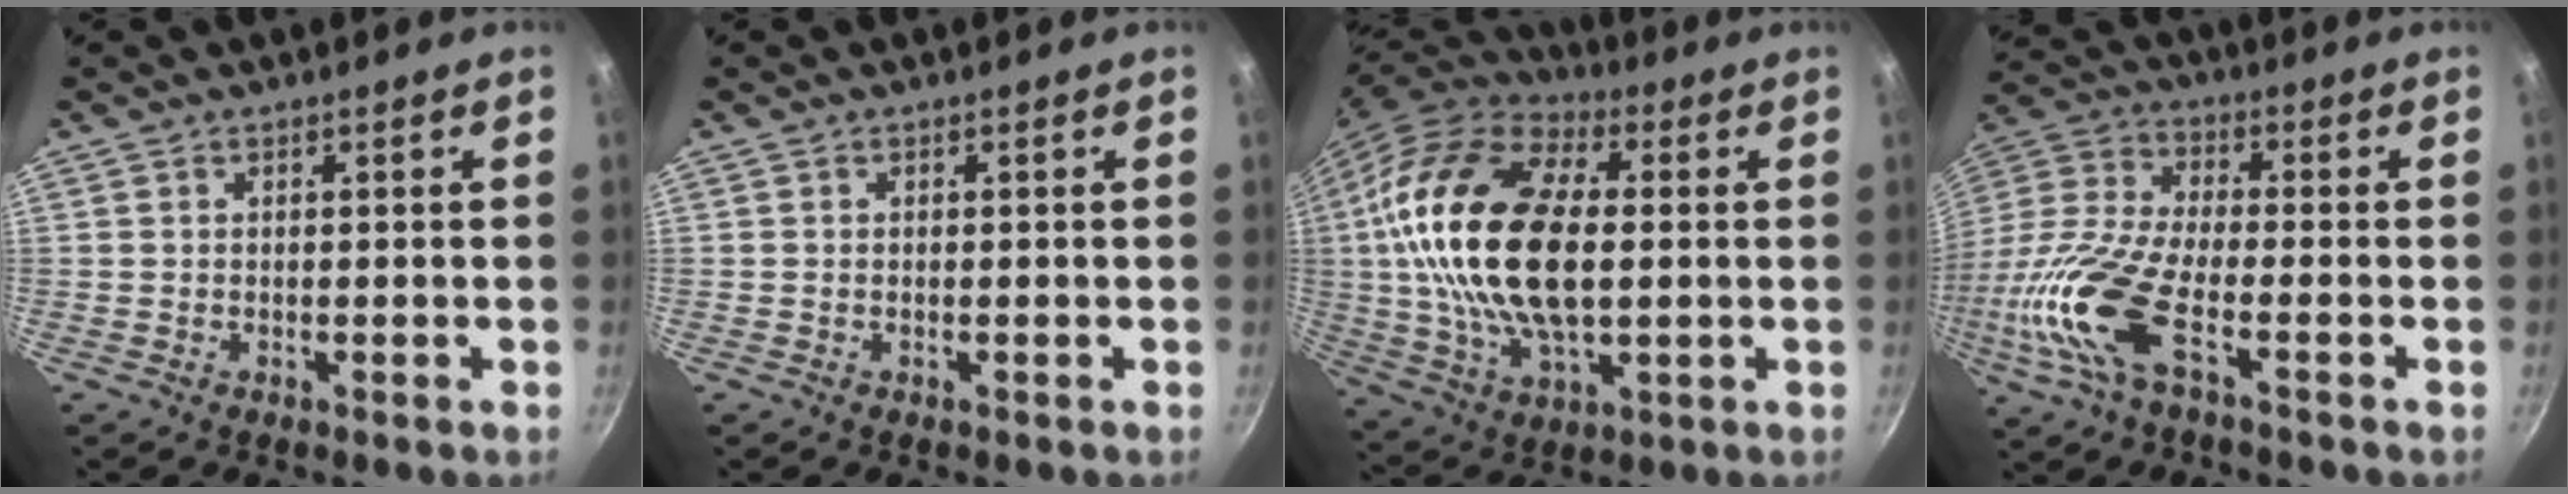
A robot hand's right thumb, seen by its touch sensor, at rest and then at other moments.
{"total": 0.0}
{"total": 25.5, "force": [2.0, 13.9, 21.3], "torque": [-0.400, 0.010, 0.027]}
{"total": 16.0, "force": [-5.8, 5.6, 13.8], "torque": [-0.296, 0.019, -0.133]}